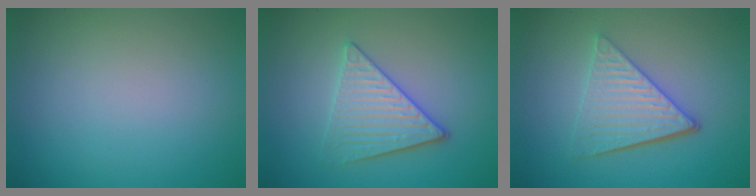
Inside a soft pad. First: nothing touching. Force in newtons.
{"total": 3.8, "press": 3.5, "slide": 1.5}
{"total": 4.9, "press": 3.7, "slide": 3.3}